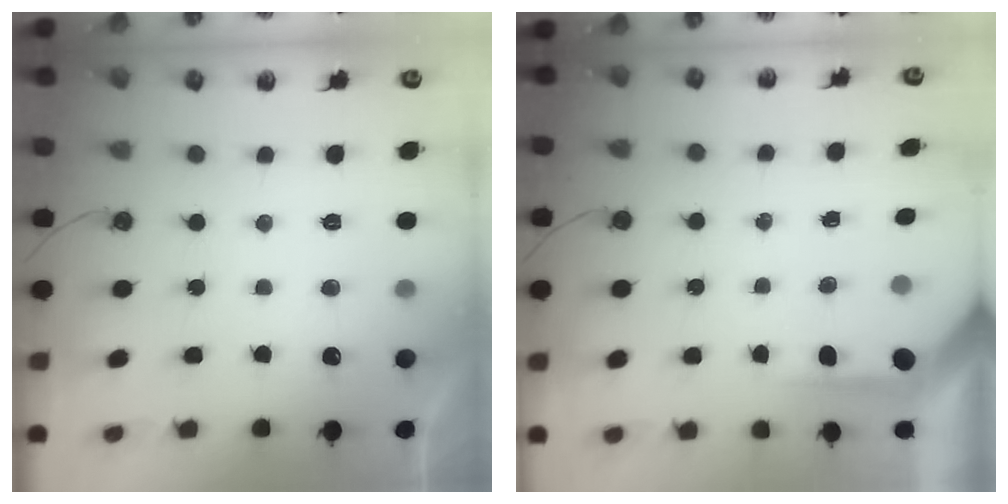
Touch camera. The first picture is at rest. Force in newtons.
{"total": 3.9, "press": 3.8, "slide": 0.3}